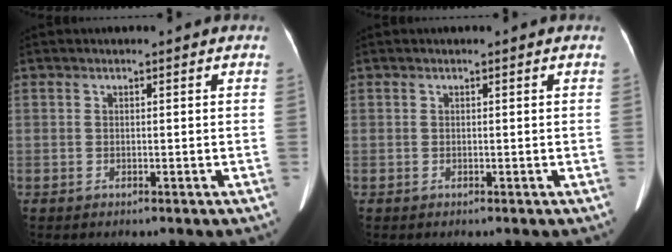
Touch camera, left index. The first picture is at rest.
{"total": 0.0}